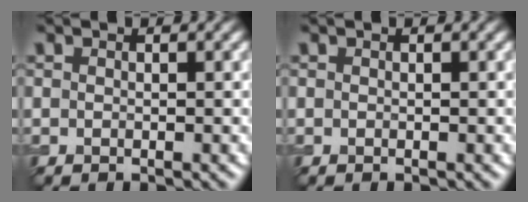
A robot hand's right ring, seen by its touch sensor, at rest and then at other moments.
{"total": 0.0}